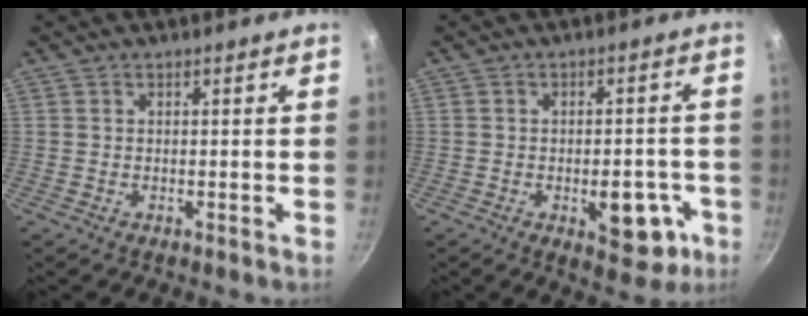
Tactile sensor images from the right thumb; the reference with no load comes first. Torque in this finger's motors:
{"motor_torque": [2.50, 2.52, 0.66, -0.53, 0.08]}